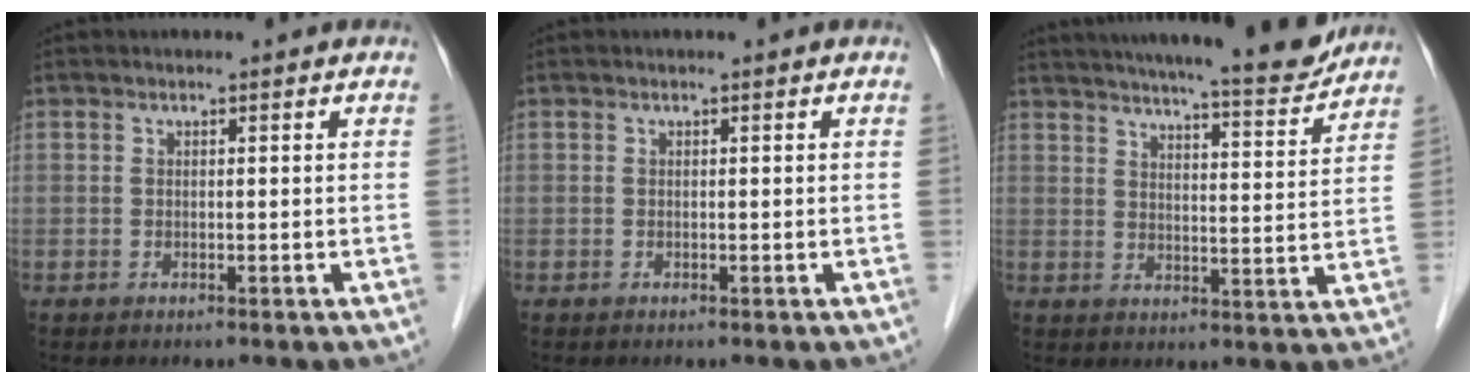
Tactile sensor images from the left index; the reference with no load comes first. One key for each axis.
{"total": 0.0}
{"total": 15.3, "fx": 13.8, "fy": 0.7, "fz": 6.6, "tx": -0.097, "ty": -0.016, "tz": 0.180}